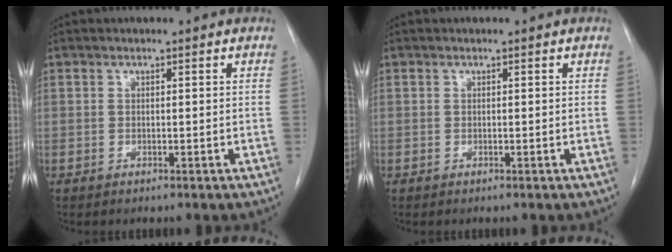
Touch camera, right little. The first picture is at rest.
{"total": 0.0}